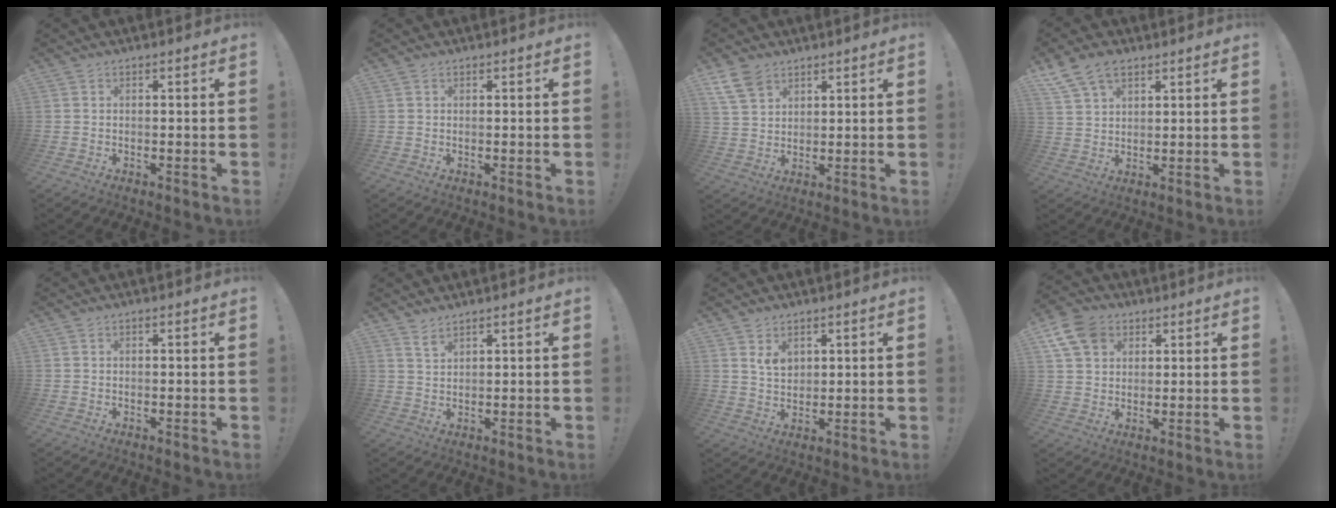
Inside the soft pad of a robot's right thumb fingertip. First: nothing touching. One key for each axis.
{"total": 0.0}
{"total": 7.8, "fx": 5.3, "fy": 4.6, "fz": 3.3, "tx": -0.059, "ty": -0.023, "tz": 0.106}
{"total": 8.4, "fx": 5.6, "fy": 5.0, "fz": 3.7, "tx": -0.068, "ty": -0.021, "tz": 0.111}
{"total": 0.0}
{"total": 2.5, "fx": 2.1, "fy": 0.5, "fz": 1.2, "tx": -0.013, "ty": -0.016, "tz": 0.035}
{"total": 4.7, "fx": 2.3, "fy": 3.5, "fz": 2.1, "tx": -0.021, "ty": -0.011, "tz": 0.040}
{"total": 10.5, "fx": 4.9, "fy": 7.8, "fz": 5.0, "tx": -0.092, "ty": -0.017, "tz": 0.099}